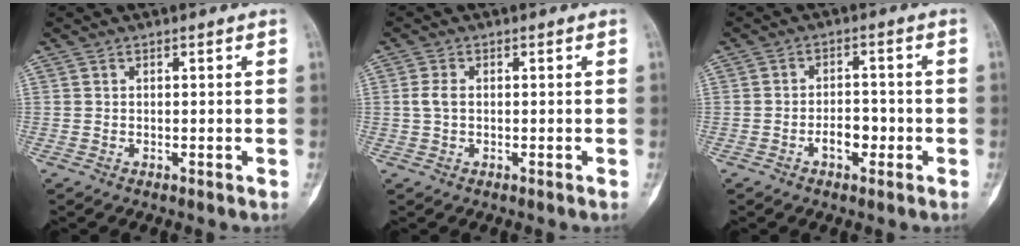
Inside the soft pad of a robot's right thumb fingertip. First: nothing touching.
{"total": 2.1, "force": [0.0, 1.1, 1.8], "torque": [-0.046, 0.003, -0.003]}
{"total": 4.1, "force": [-1.6, 2.4, 3.0], "torque": [-0.035, 0.017, -0.026]}